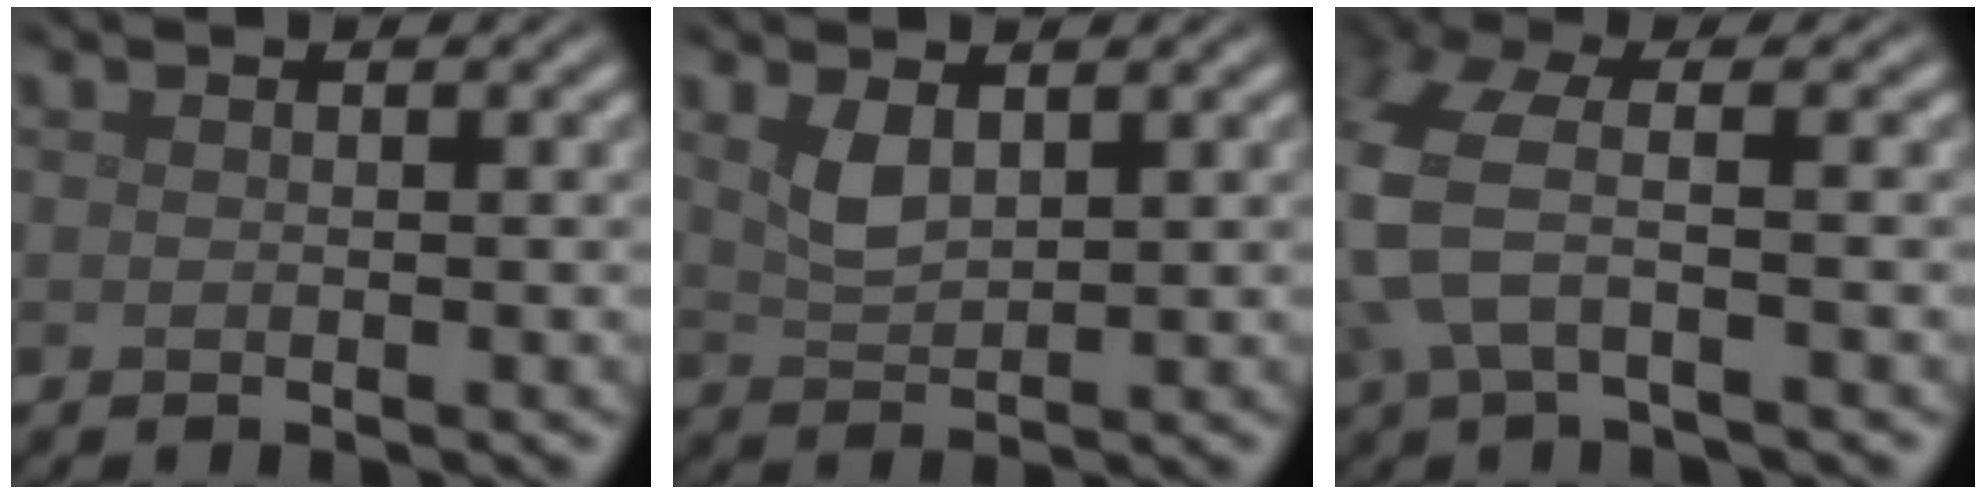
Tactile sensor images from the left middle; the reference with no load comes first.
{"total": 2.5, "force": [1.2, 1.1, 1.8], "torque": [-0.044, 0.000, 0.030]}
{"total": 5.7, "force": [0.2, 2.6, 5.1], "torque": [-0.138, -0.003, -0.001]}